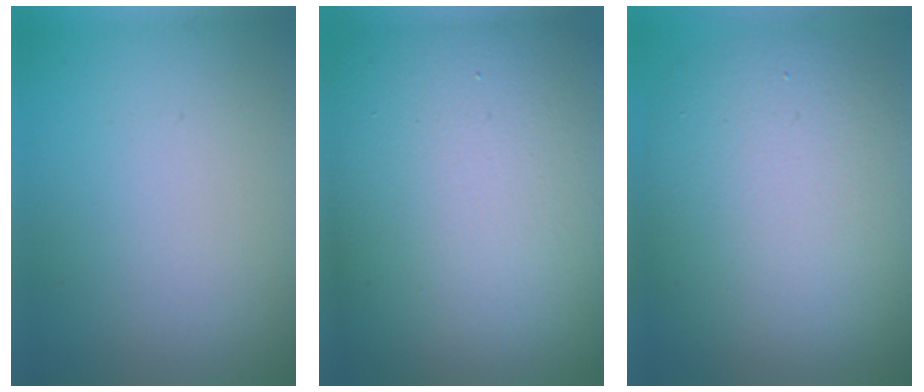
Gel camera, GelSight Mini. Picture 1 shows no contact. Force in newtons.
{"total": 21.8, "press": 21.8, "slide": 1.0}
{"total": 11.5, "press": 11.4, "slide": 0.7}